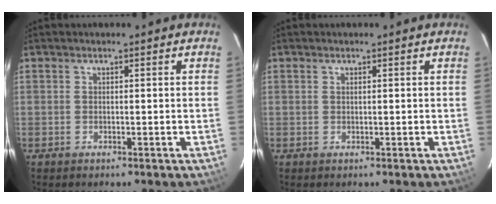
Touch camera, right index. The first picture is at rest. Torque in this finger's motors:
{"motor_torque": [-0.19, 0.20, 0.00, 0.00]}